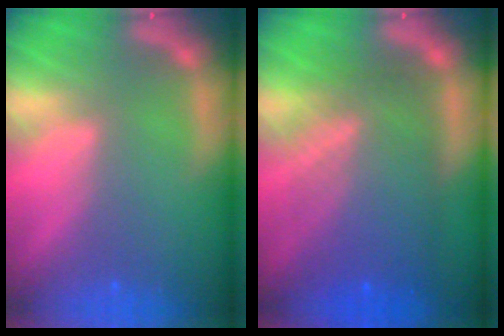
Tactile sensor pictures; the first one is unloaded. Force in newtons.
{"total": 9.6}